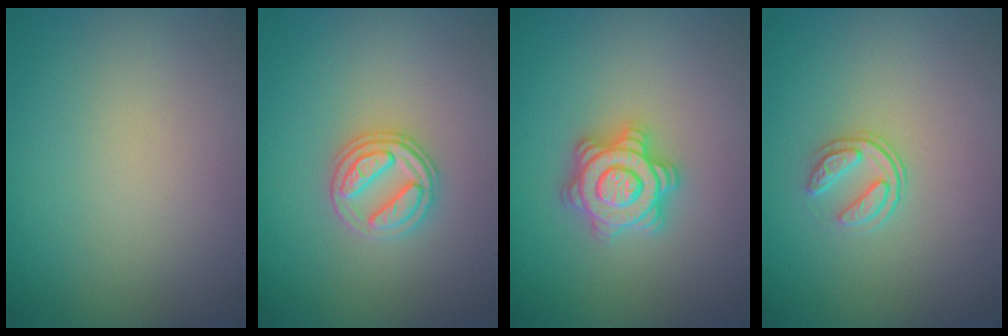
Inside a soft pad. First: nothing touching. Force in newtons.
{"total": 2.8, "press": 2.7, "slide": 0.8}
{"total": 4.6, "press": 4.6, "slide": 0.6}
{"total": 1.9, "press": 1.3, "slide": 1.4}